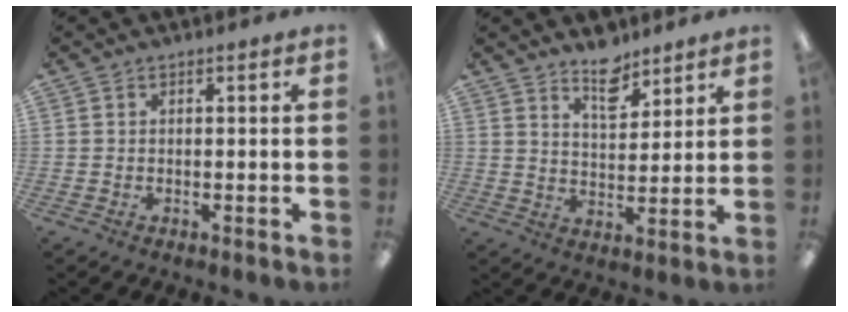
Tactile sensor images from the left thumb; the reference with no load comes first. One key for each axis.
{"total": 8.1, "fx": 6.3, "fy": 3.7, "fz": 3.4, "tx": -0.036, "ty": -0.040, "tz": 0.109}